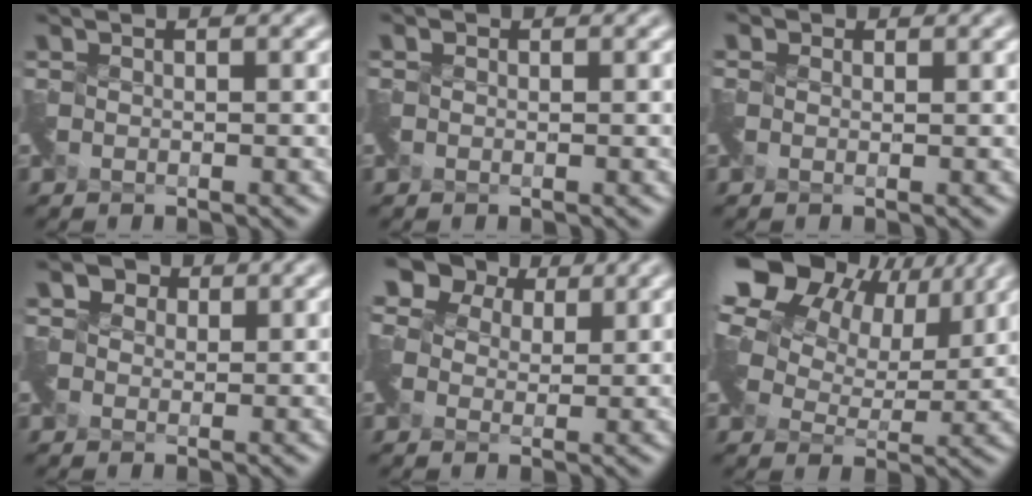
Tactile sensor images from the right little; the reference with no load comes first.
{"total": 0.7, "force": [-0.2, 0.0, -0.6], "torque": [0.012, 0.000, 0.001]}
{"total": 0.9, "force": [-0.1, 0.4, -0.9], "torque": [0.012, -0.001, 0.003]}
{"total": 1.7, "force": [0.3, 1.6, -0.3], "torque": [0.006, 0.006, 0.002]}
{"total": 5.7, "force": [3.2, 4.0, 2.5], "torque": [-0.076, 0.023, 0.045]}
{"total": 16.3, "force": [8.5, 10.4, 9.3], "torque": [-0.182, 0.041, 0.135]}